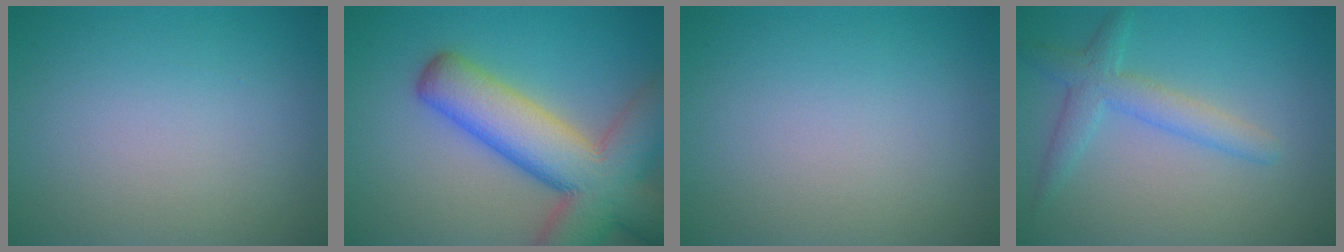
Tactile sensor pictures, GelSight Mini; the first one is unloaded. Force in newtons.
{"total": 11.6, "press": 11.6, "slide": 0.7}
{"total": 0.0}
{"total": 2.1, "press": 2.1, "slide": 0.1}